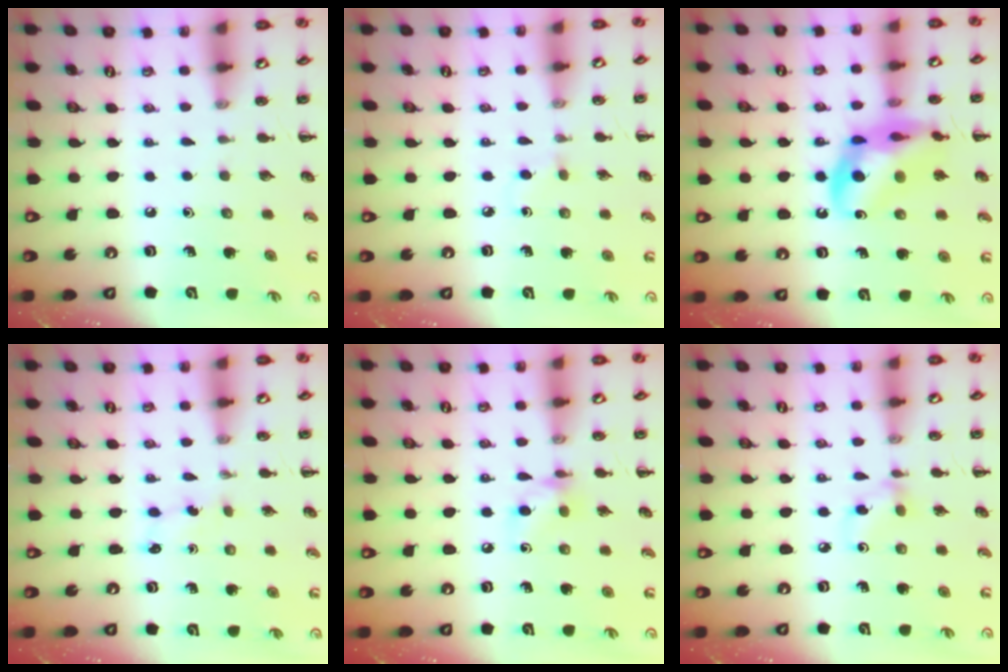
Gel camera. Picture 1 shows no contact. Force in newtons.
{"total": 2.3, "press": 2.1, "slide": 1.0}
{"total": 14.8, "press": 14.4, "slide": 3.2}
{"total": 2.7, "press": 2.5, "slide": 0.9}
{"total": 5.8, "press": 5.7, "slide": 0.6}
{"total": 4.1, "press": 4.1, "slide": 0.5}